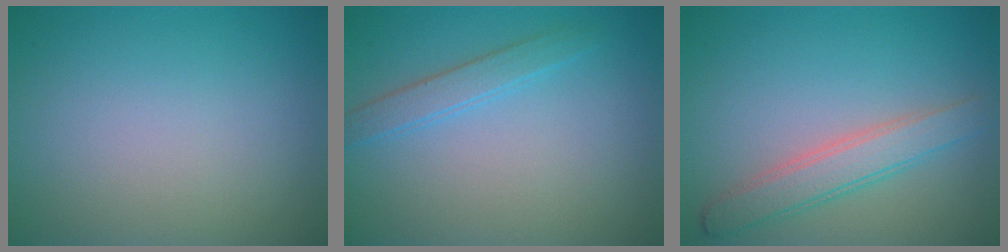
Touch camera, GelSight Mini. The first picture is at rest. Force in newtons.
{"total": 1.9, "press": 1.9, "slide": 0.1}
{"total": 3.5, "press": 3.5, "slide": 0.2}